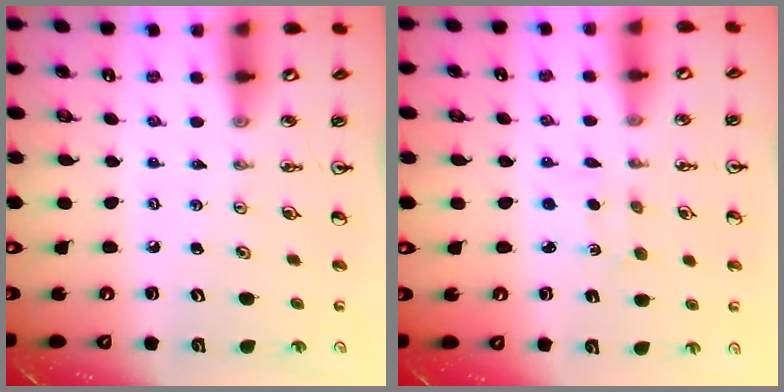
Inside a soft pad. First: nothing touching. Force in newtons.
{"total": 0.9, "press": 0.9, "slide": 0.2}